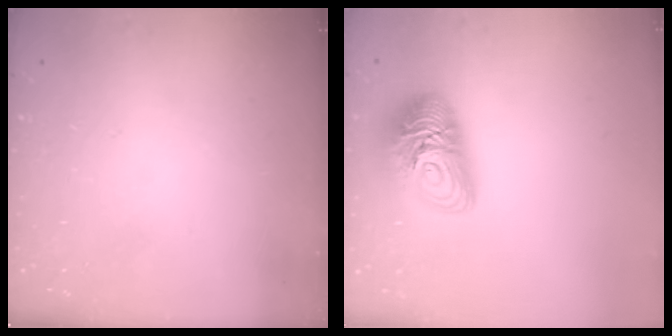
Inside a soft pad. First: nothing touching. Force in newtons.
{"total": 14.0, "press": 14.0, "slide": 1.1}